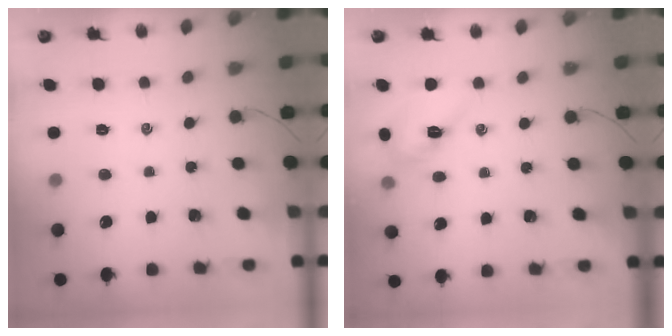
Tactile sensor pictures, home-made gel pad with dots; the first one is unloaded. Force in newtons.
{"total": 7.1, "press": 7.1, "slide": 0.1}